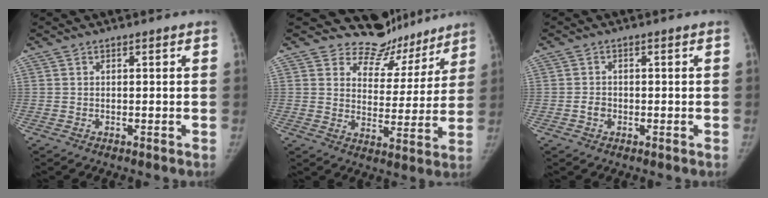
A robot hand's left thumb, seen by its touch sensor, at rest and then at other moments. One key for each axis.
{"total": 12.3, "fx": 11.0, "fy": 5.6, "fz": 0.5, "tx": 0.041, "ty": -0.089, "tz": 0.149}
{"total": 1.5, "fx": -0.5, "fy": 1.3, "fz": 0.7, "tx": -0.008, "ty": 0.004, "tz": -0.009}